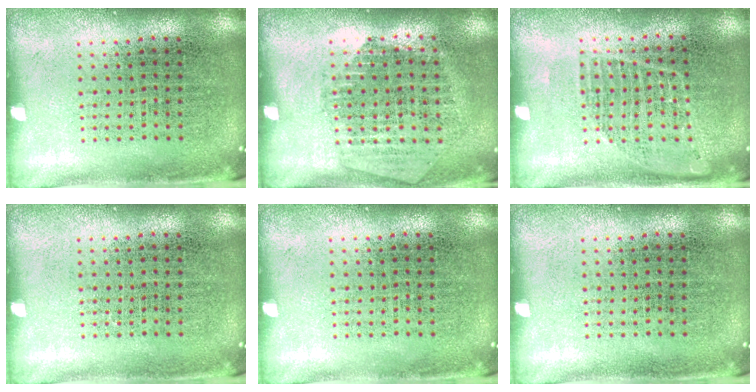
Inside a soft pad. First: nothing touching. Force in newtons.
{"total": 1.3, "press": 1.2, "slide": 0.5}
{"total": 1.0, "press": 1.0, "slide": 0.3}
{"total": 0.0}
{"total": 0.0}
{"total": 0.0}